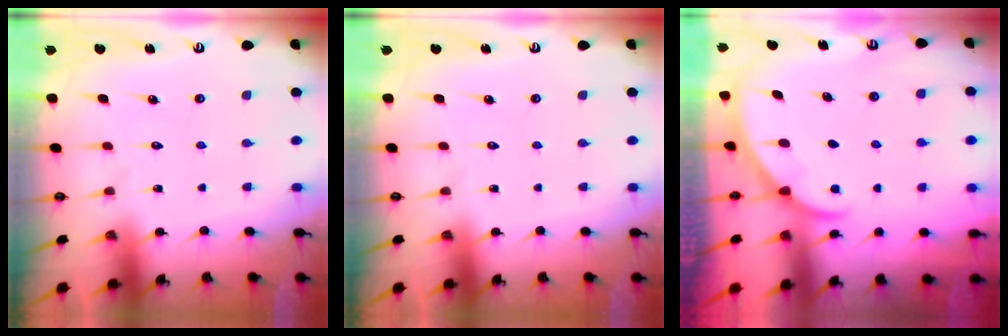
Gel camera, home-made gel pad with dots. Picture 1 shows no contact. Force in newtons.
{"total": 0.0}
{"total": 2.0, "press": 2.0, "slide": 0.3}